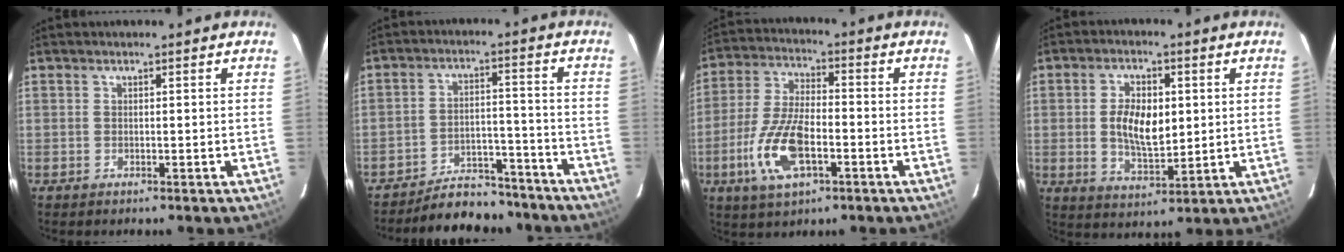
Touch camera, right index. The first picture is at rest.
{"total": 13.2, "force": [-11.5, 4.9, 4.3], "torque": [-0.094, 0.021, -0.151]}
{"total": 13.2, "force": [-4.7, 5.4, 11.1], "torque": [-0.238, -0.006, -0.087]}
{"total": 9.0, "force": [0.8, 4.7, 7.6], "torque": [-0.143, 0.003, 0.021]}